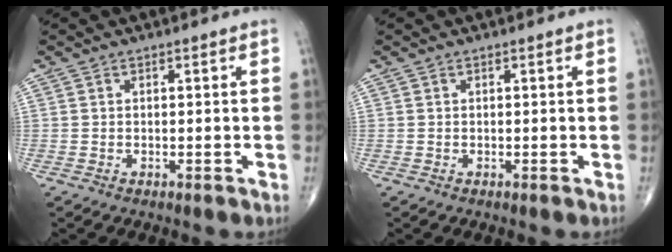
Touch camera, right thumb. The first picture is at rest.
{"total": 0.0}